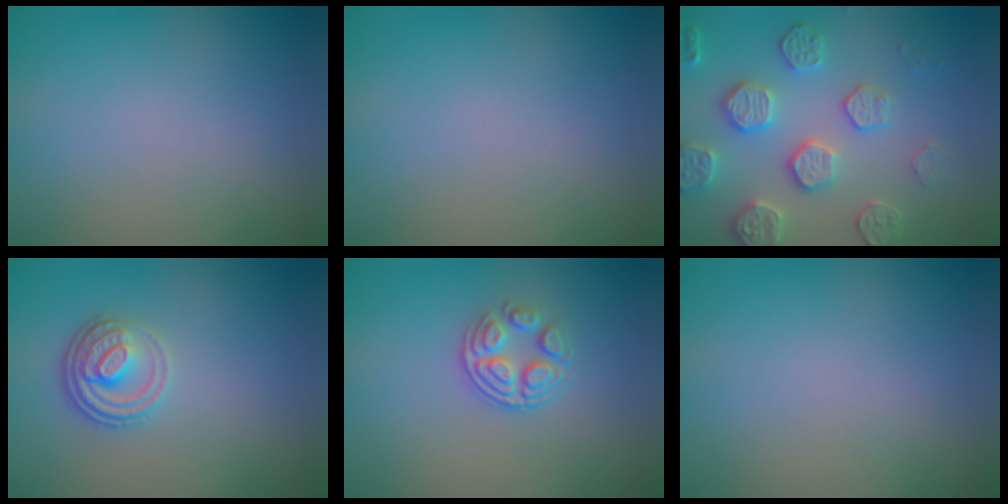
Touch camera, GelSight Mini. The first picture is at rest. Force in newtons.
{"total": 0.0}
{"total": 4.6, "press": 4.5, "slide": 0.7}
{"total": 3.4, "press": 2.6, "slide": 2.3}
{"total": 3.1, "press": 2.6, "slide": 1.7}
{"total": 0.0}